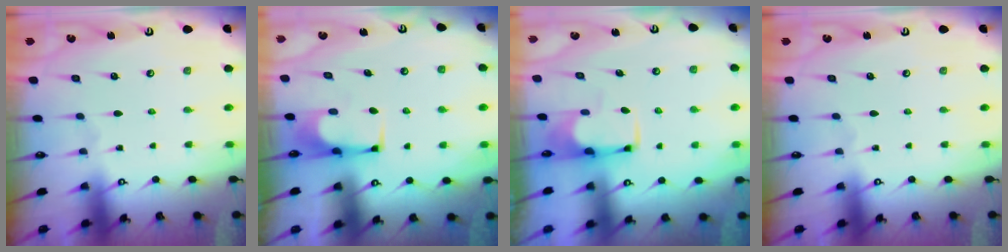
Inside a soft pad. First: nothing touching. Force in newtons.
{"total": 1.1, "press": 0.9, "slide": 0.7}
{"total": 1.7, "press": 1.6, "slide": 0.6}
{"total": 0.0}